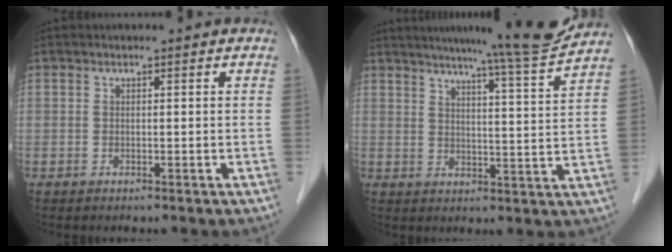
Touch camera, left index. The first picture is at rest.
{"total": 12.0, "force": [10.8, -1.7, 5.0], "torque": [-0.076, -0.027, 0.141]}